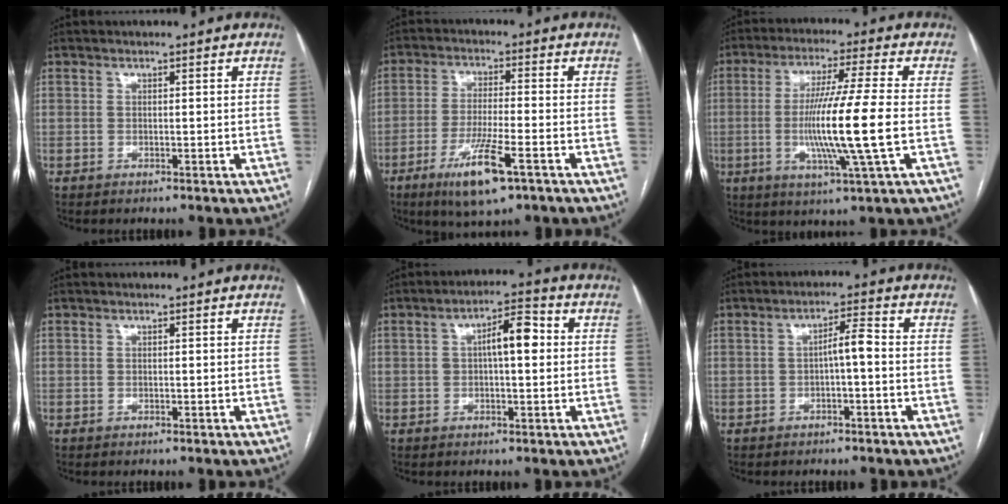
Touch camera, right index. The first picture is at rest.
{"total": 9.7, "force": [-5.2, 1.1, 8.2], "torque": [-0.155, -0.021, -0.088]}
{"total": 13.2, "force": [-1.8, -1.2, 13.0], "torque": [-0.248, -0.015, -0.039]}
{"total": 0.0}
{"total": 6.1, "force": [0.8, 1.8, 5.8], "torque": [-0.096, 0.025, 0.012]}
{"total": 3.4, "force": [-0.5, 0.5, 3.3], "torque": [-0.052, 0.011, -0.008]}